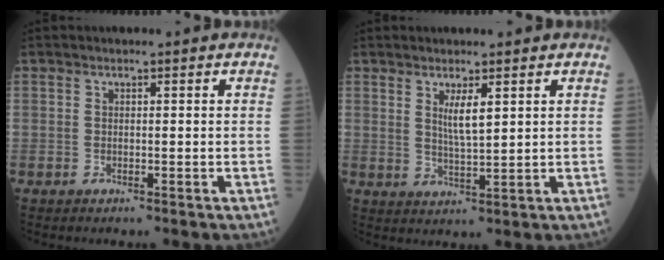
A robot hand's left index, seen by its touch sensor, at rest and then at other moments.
{"total": 3.3, "force": [1.2, 0.2, 3.0], "torque": [-0.061, -0.012, 0.026]}